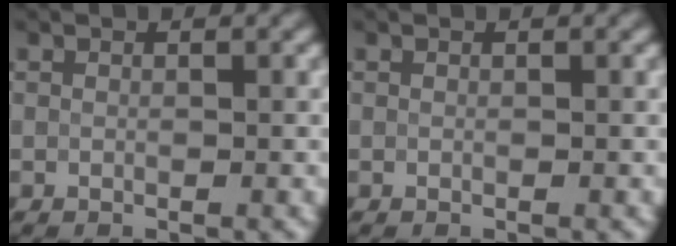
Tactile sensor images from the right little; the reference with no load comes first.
{"total": 0.0}